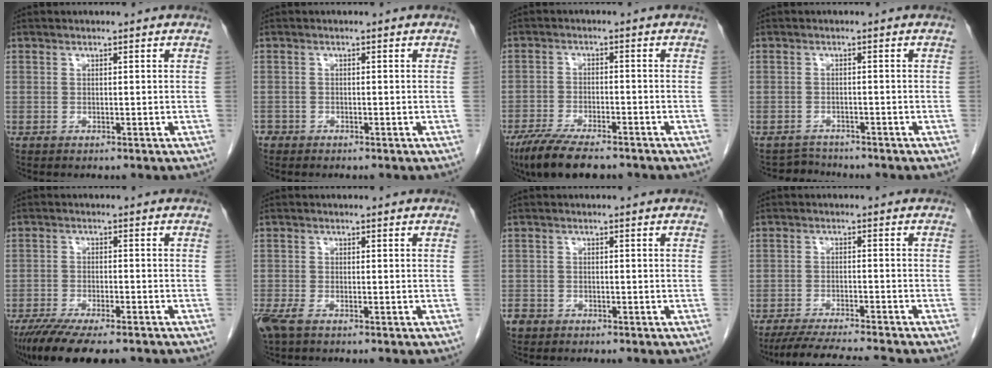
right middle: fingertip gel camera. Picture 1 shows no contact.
{"total": 1.1, "force": [-0.8, 0.7, 0.1], "torque": [-0.005, 0.002, -0.016]}
{"total": 10.4, "force": [-8.0, 2.6, 6.0], "torque": [-0.100, -0.020, -0.131]}
{"total": 2.1, "force": [-1.8, 0.2, -1.1], "torque": [0.020, -0.009, -0.031]}
{"total": 11.8, "force": [-9.2, 2.5, 6.9], "torque": [-0.112, -0.021, -0.144]}
{"total": 3.5, "force": [-2.3, 1.2, 2.4], "torque": [-0.056, -0.009, -0.041]}
{"total": 1.9, "force": [-1.3, 1.3, 0.5], "torque": [-0.013, 0.004, -0.023]}
{"total": 9.6, "force": [-8.8, -0.4, 4.0], "torque": [-0.060, -0.013, -0.140]}